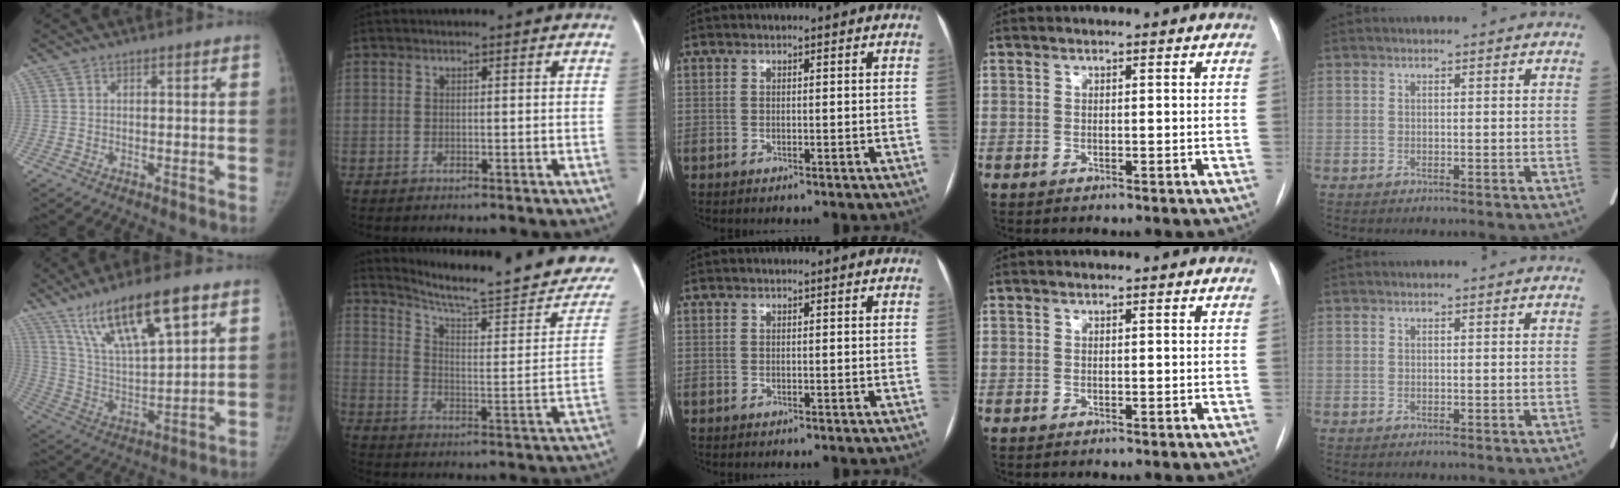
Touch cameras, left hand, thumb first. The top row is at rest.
{"thumb": {"total": 18.5, "force": [10.8, 5.1, 14.1], "torque": [-0.232, -0.034, 0.205]}, "index": {"total": 24.5, "force": [21.7, 2.4, 11.3], "torque": [-0.165, -0.066, 0.280]}}